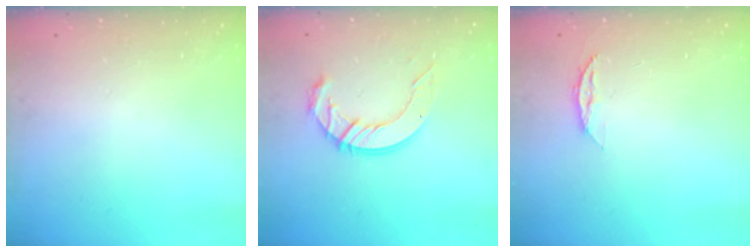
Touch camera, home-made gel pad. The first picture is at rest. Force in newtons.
{"total": 11.1, "press": 11.1, "slide": 1.0}
{"total": 5.1, "press": 5.1, "slide": 0.7}